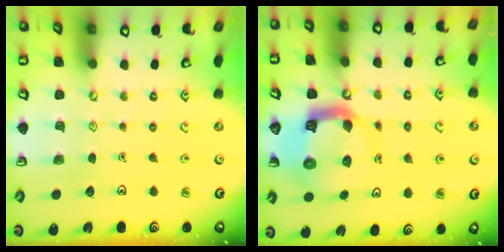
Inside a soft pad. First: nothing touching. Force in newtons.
{"total": 11.1, "press": 11.0, "slide": 1.5}